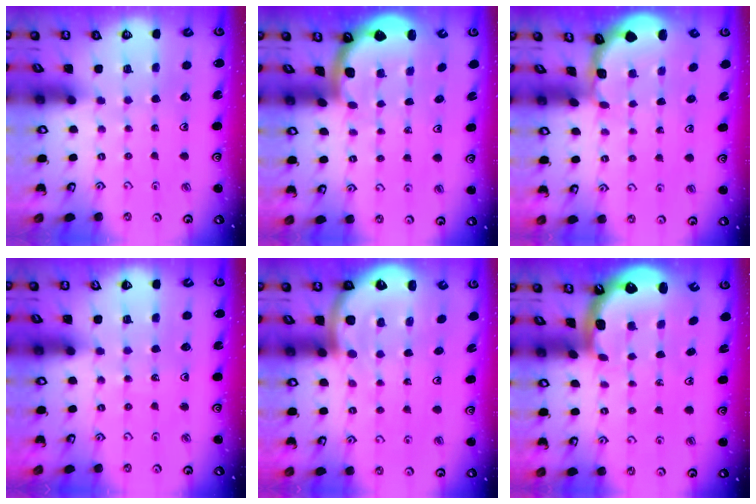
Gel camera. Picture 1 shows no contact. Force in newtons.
{"total": 1.6, "press": 1.6, "slide": 0.1}
{"total": 1.3, "press": 1.2, "slide": 0.1}
{"total": 2.6, "press": 2.6, "slide": 0.3}
{"total": 7.3, "press": 7.2, "slide": 1.1}
{"total": 1.6, "press": 1.5, "slide": 0.6}